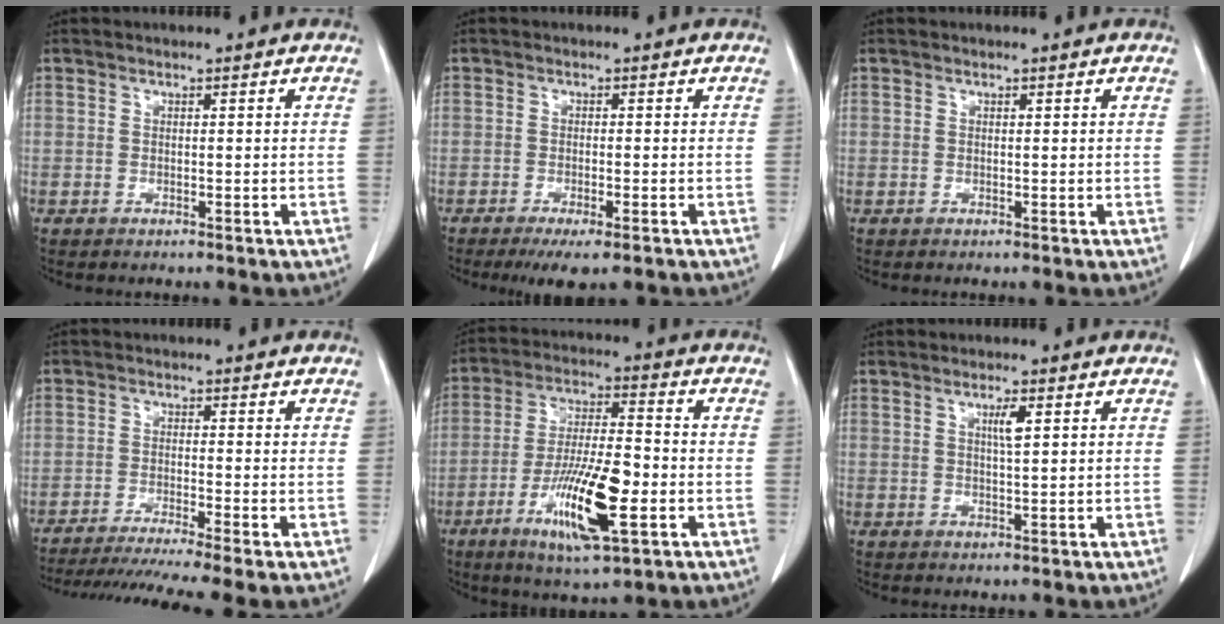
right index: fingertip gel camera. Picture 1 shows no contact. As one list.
[{"total": 5.1, "force": [-3.5, 0.8, 3.6], "torque": [-0.049, -0.012, -0.050]}, {"total": 0.0}, {"total": 12.0, "force": [-9.8, -1.0, 6.8], "torque": [-0.103, -0.022, -0.156]}, {"total": 14.0, "force": [-4.7, 2.5, 13.0], "torque": [-0.245, -0.013, -0.079]}, {"total": 2.5, "force": [0.9, 0.2, 2.3], "torque": [-0.041, -0.002, 0.016]}]